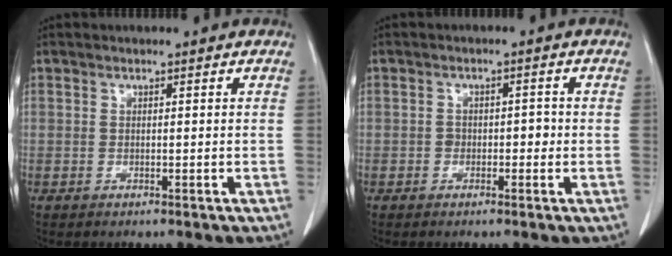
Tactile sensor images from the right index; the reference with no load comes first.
{"total": 2.1, "force": [-0.5, 1.5, 1.4], "torque": [-0.016, 0.010, -0.008]}